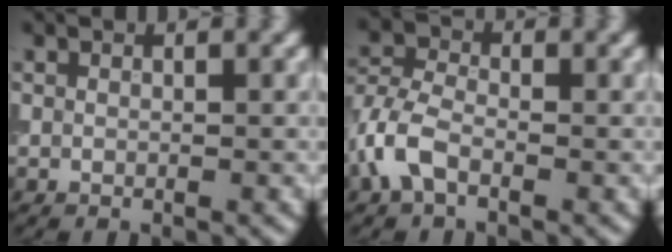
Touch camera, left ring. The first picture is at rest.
{"total": 3.7, "force": [-1.7, 2.2, 2.5], "torque": [-0.061, 0.006, -0.047]}